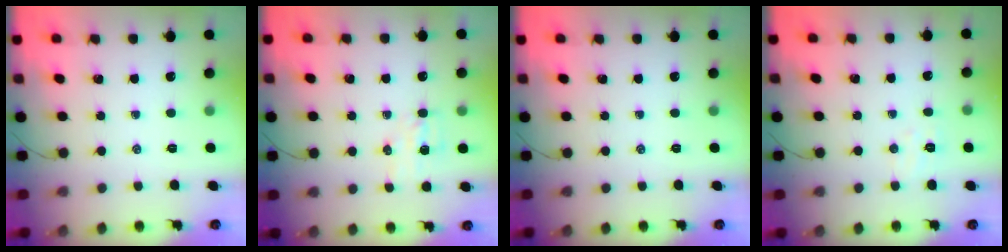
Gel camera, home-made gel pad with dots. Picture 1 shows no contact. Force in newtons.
{"total": 5.8, "press": 5.6, "slide": 1.4}
{"total": 0.0}
{"total": 4.6, "press": 4.5, "slide": 1.0}